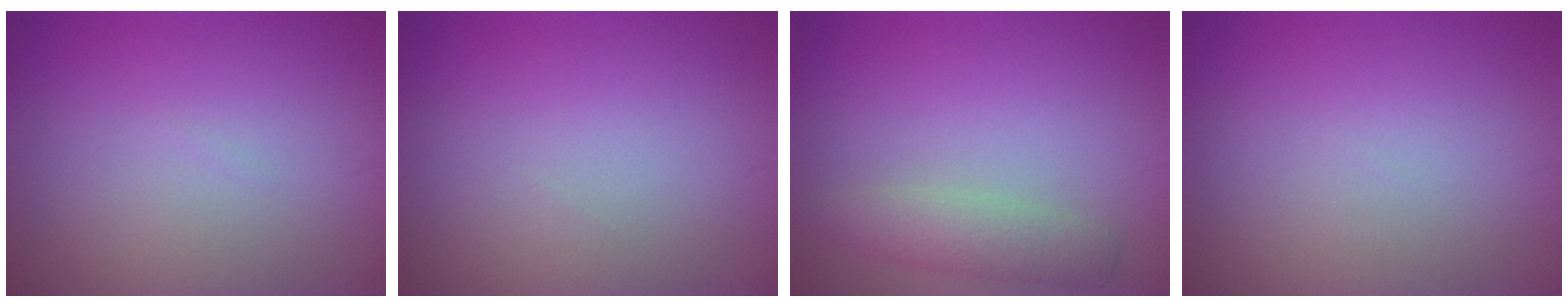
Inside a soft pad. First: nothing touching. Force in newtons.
{"total": 0.0}
{"total": 2.7, "press": 2.7, "slide": 0.1}
{"total": 0.0}